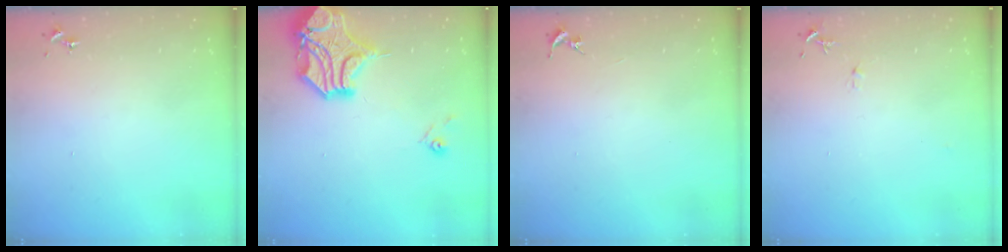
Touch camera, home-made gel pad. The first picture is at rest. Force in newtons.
{"total": 15.9, "press": 15.7, "slide": 2.4}
{"total": 0.0}
{"total": 4.1, "press": 4.1, "slide": 0.5}